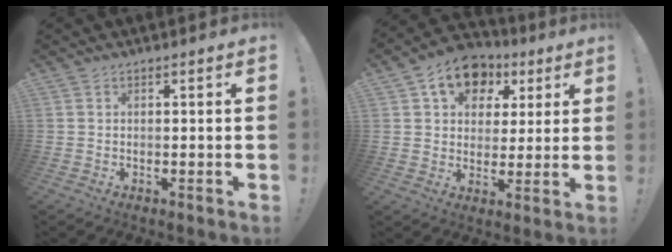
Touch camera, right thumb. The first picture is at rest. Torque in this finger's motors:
{"motor_torque": [0.75, 2.50, 0.02, 0.20, 0.05]}